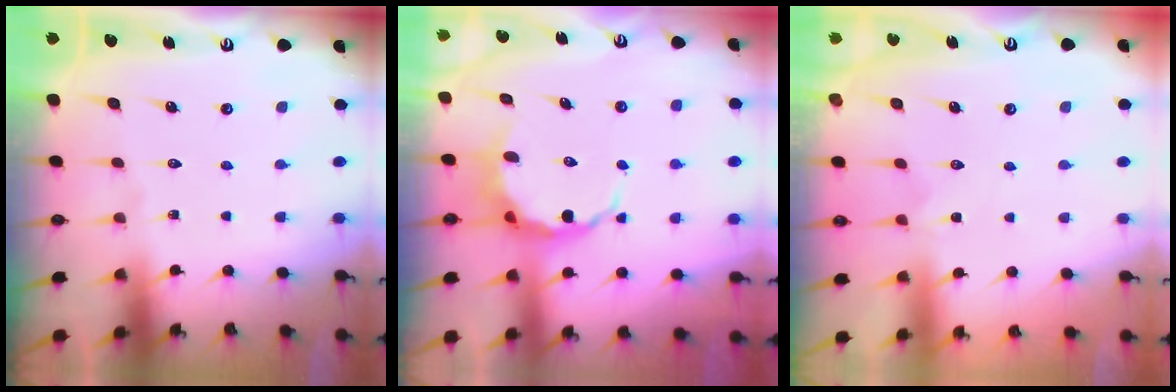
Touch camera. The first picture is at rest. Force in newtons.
{"total": 6.4, "press": 6.2, "slide": 1.7}
{"total": 1.2, "press": 1.2, "slide": 0.4}